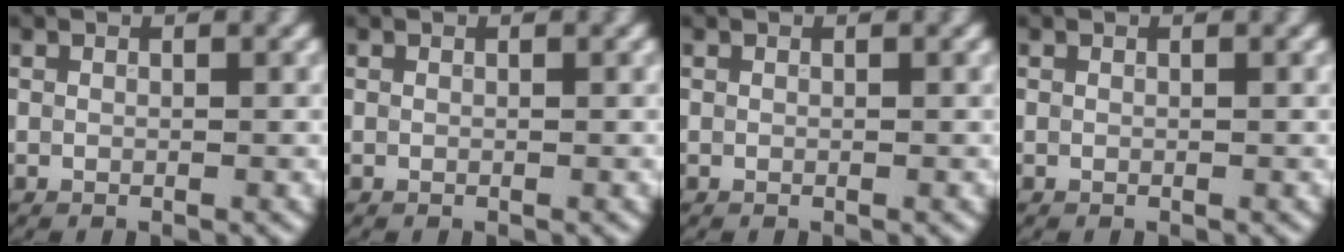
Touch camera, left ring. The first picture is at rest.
{"total": 0.0}
{"total": 0.0}
{"total": 0.0}